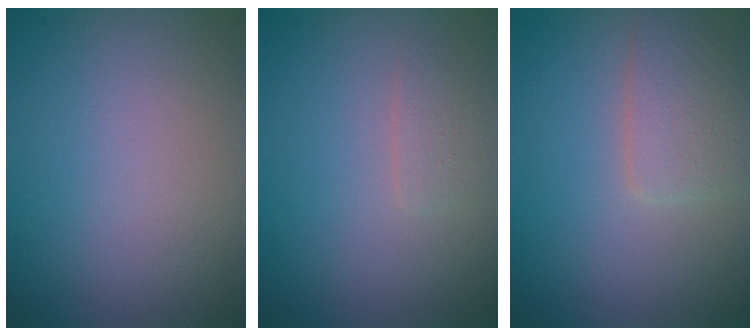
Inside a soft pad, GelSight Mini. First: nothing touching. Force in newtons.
{"total": 1.0, "press": 1.0, "slide": 0.0}
{"total": 2.8, "press": 2.8, "slide": 0.0}